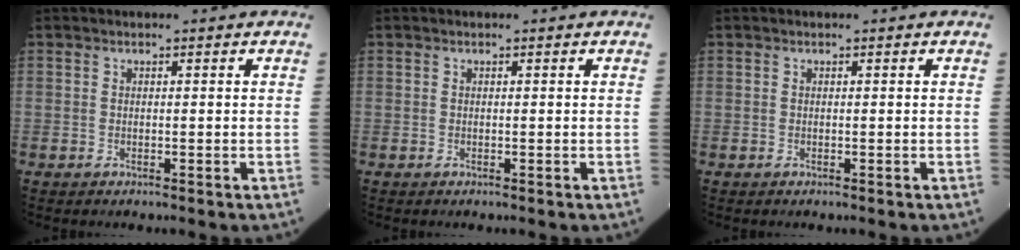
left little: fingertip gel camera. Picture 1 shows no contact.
{"total": 0.0}
{"total": 0.0}